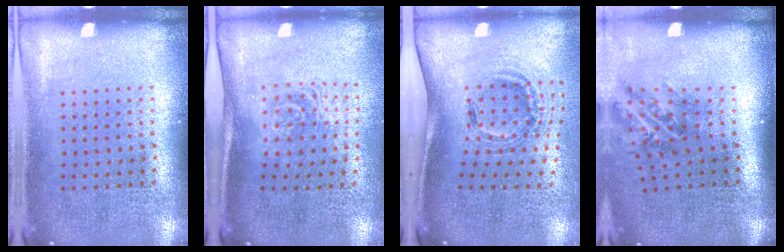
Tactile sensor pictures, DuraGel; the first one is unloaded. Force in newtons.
{"total": 1.6, "press": 1.2, "slide": 1.1}
{"total": 1.5, "press": 1.1, "slide": 1.0}
{"total": 1.3, "press": 1.1, "slide": 0.7}